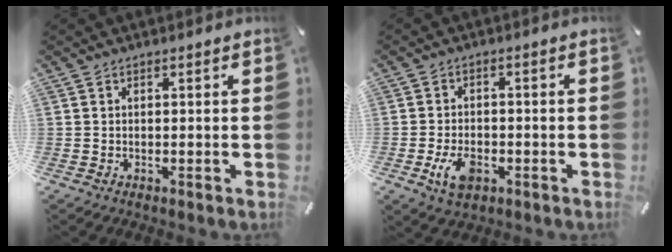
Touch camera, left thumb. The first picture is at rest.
{"total": 6.3, "force": [-2.4, 4.0, 4.3], "torque": [-0.085, 0.004, -0.046]}